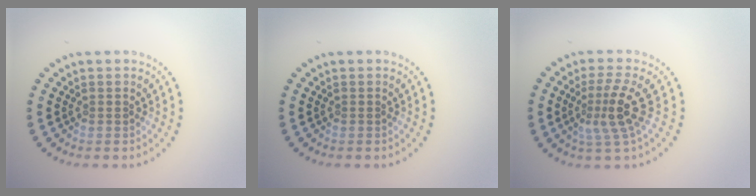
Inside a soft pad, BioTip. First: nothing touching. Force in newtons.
{"total": 0.0}
{"total": 3.6, "press": 2.8, "slide": 2.2}